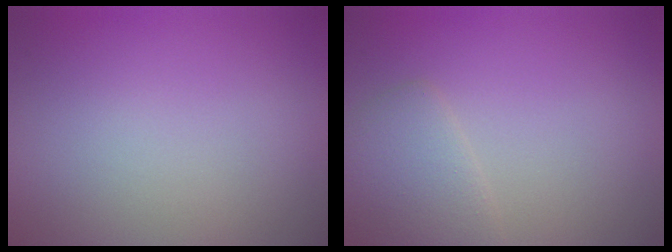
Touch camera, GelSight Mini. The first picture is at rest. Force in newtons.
{"total": 2.7, "press": 2.7, "slide": 0.1}